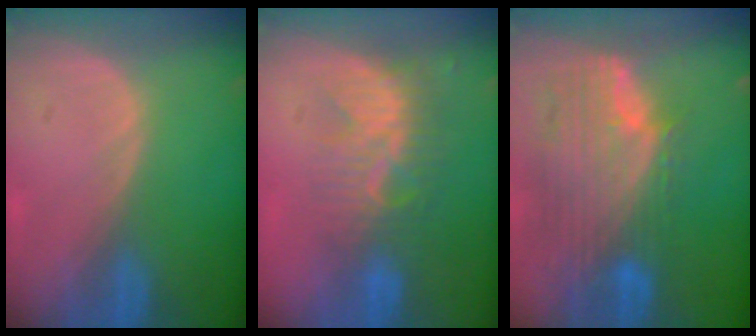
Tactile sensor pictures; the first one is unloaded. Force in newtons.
{"total": 8.4, "press": 7.5, "slide": 3.9}
{"total": 11.8, "press": 10.1, "slide": 6.1}